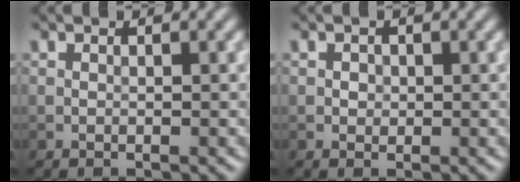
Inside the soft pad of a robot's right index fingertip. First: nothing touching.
{"total": 0.8, "force": [0.1, 0.7, 0.3], "torque": [-0.002, -0.002, 0.000]}